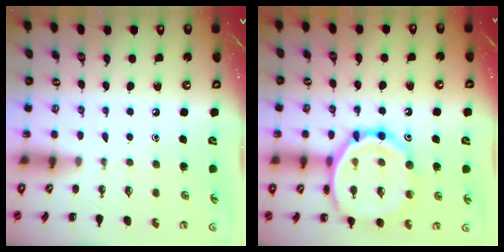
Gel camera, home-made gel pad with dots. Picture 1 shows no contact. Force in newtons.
{"total": 19.4, "press": 19.3, "slide": 1.6}